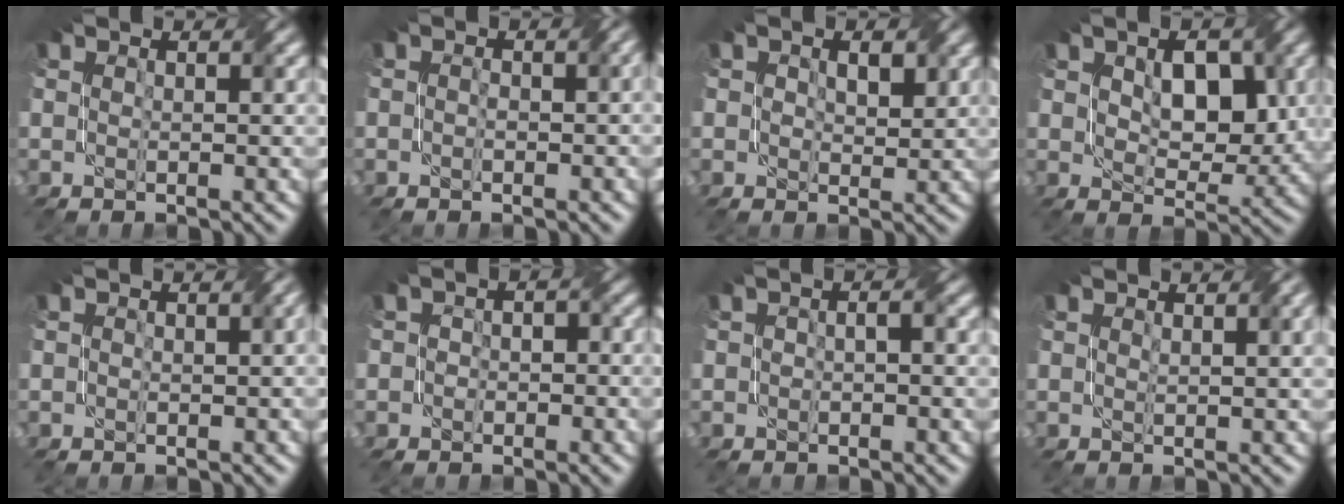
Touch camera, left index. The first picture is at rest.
{"total": 2.4, "force": [-0.9, 1.2, 1.9], "torque": [-0.024, -0.004, -0.013]}
{"total": 2.7, "force": [0.9, 1.9, 1.7], "torque": [-0.029, -0.004, 0.016]}
{"total": 5.3, "force": [1.2, 3.3, 3.9], "torque": [-0.061, -0.011, 0.025]}
{"total": 1.9, "force": [-0.6, 0.9, 1.6], "torque": [-0.020, -0.004, -0.009]}
{"total": 2.2, "force": [-1.2, 1.7, 0.7], "torque": [0.003, 0.006, -0.021]}
{"total": 1.5, "force": [-0.9, 0.6, 1.1], "torque": [-0.017, 0.002, -0.015]}
{"total": 1.6, "force": [0.8, 0.2, 1.4], "torque": [-0.020, 0.003, 0.012]}